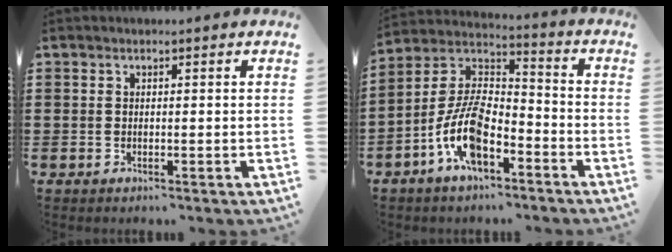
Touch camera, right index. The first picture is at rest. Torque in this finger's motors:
{"motor_torque": [1.76, 0.37, 1.05, 0.21]}